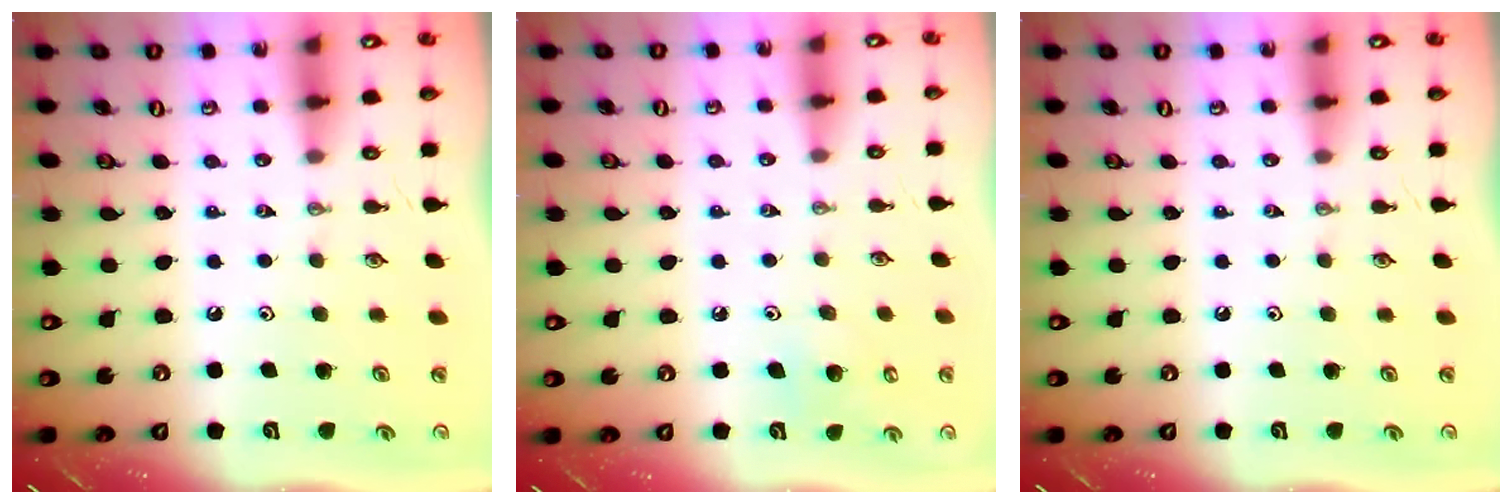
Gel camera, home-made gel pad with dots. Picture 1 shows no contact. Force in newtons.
{"total": 6.5, "press": 6.5, "slide": 0.6}
{"total": 0.0}